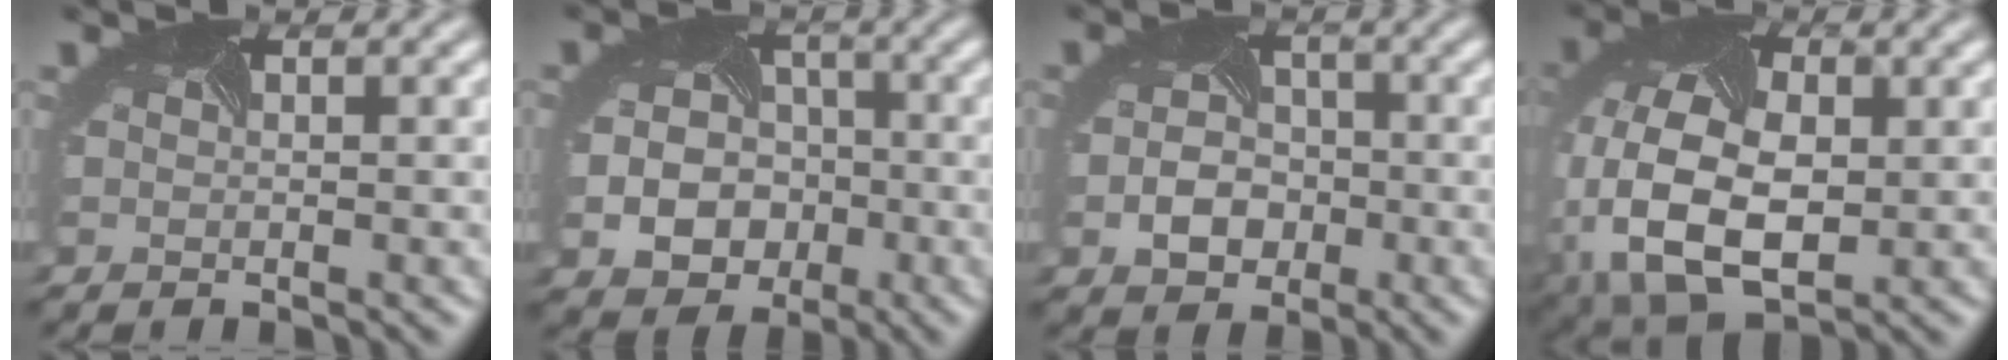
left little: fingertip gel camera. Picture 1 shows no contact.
{"total": 7.5, "force": [-2.5, 6.1, 3.6], "torque": [-0.046, -0.034, -0.032]}
{"total": 3.9, "force": [-1.6, 3.0, 1.9], "torque": [-0.043, -0.007, -0.021]}
{"total": 11.9, "force": [-2.9, 7.5, 8.8], "torque": [-0.214, -0.025, -0.042]}